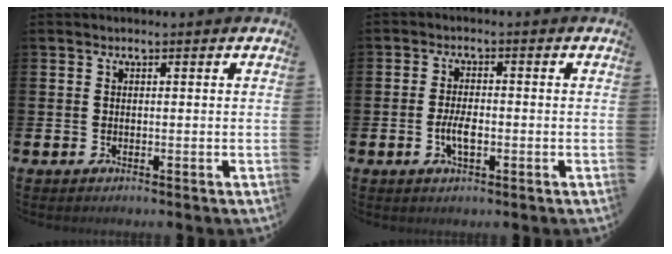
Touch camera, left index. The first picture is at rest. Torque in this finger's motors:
{"motor_torque": [0.70, 0.34, 0.13, 0.04]}